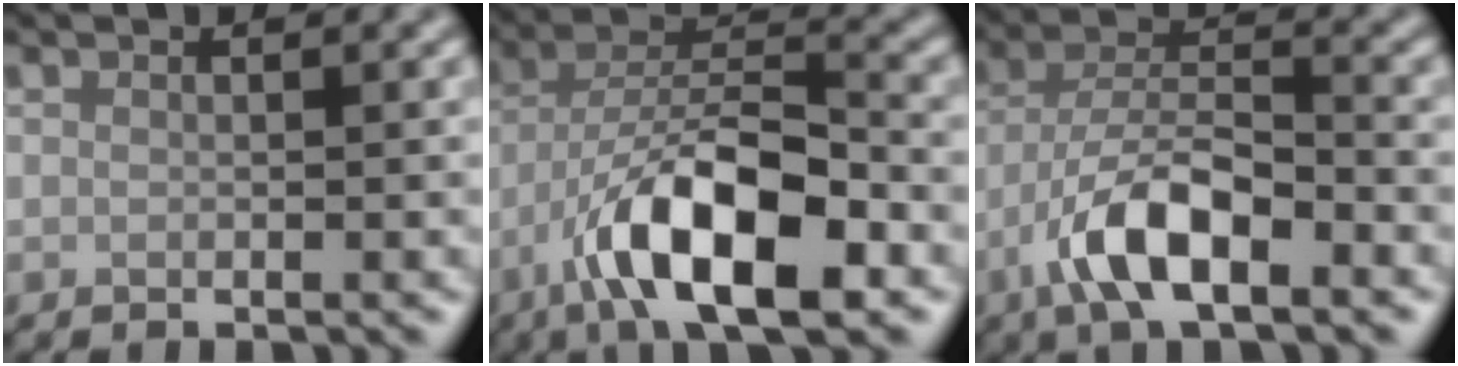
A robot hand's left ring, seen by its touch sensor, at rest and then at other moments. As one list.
[{"total": 10.4, "force": [-5.4, 3.4, 8.2], "torque": [-0.138, 0.017, -0.102]}, {"total": 7.5, "force": [-4.1, 2.6, 5.7], "torque": [-0.107, 0.009, -0.081]}]